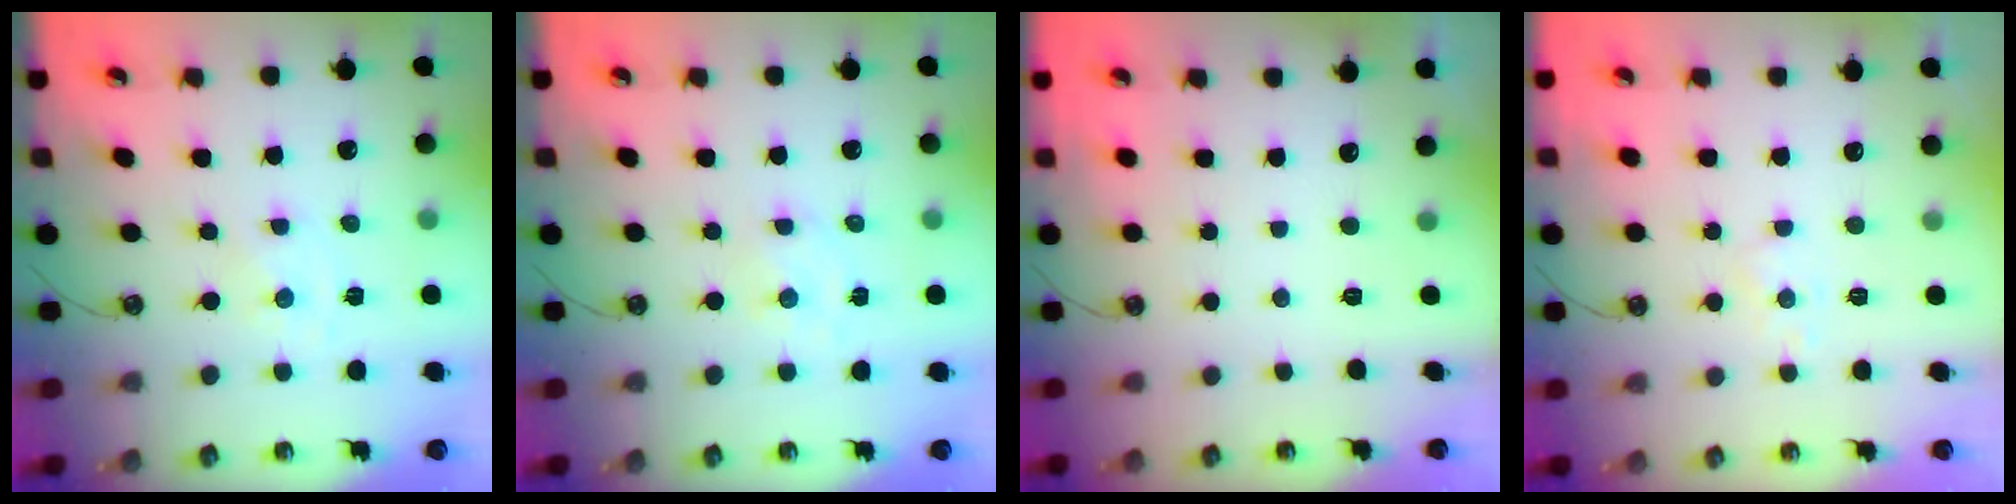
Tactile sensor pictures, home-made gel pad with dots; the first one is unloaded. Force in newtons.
{"total": 1.8, "press": 1.7, "slide": 0.3}
{"total": 0.0}
{"total": 4.2, "press": 4.1, "slide": 1.0}